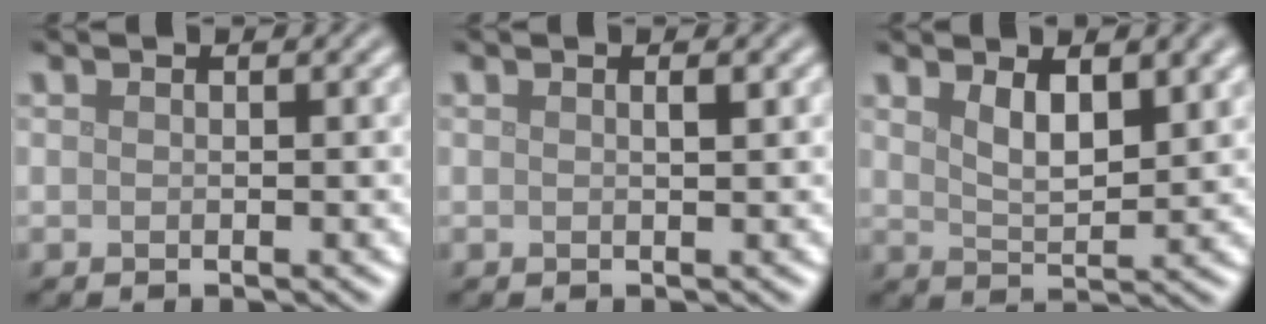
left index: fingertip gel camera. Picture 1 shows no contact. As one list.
[{"total": 0.7, "force": [0.3, 0.1, 0.6], "torque": [-0.009, 0.002, 0.004]}, {"total": 3.9, "force": [2.1, 1.4, 3.0], "torque": [-0.058, -0.004, 0.041]}]